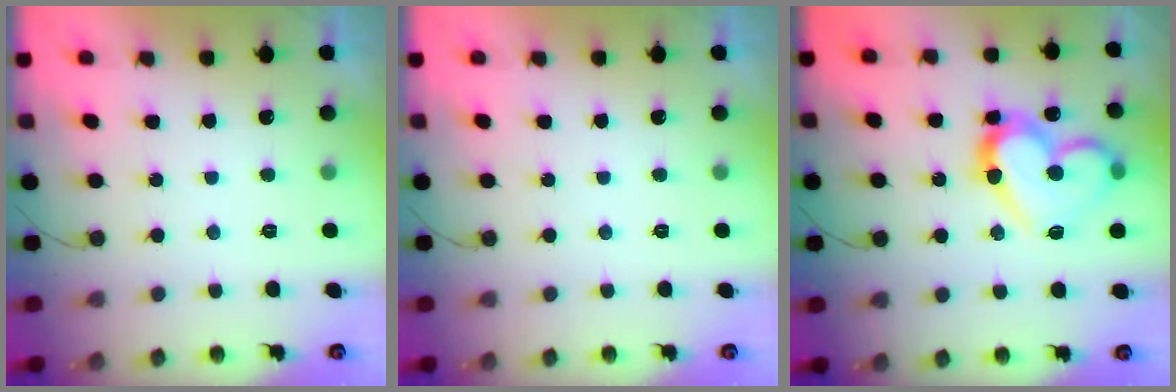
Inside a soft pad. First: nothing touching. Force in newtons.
{"total": 0.0}
{"total": 17.5, "press": 17.4, "slide": 1.5}